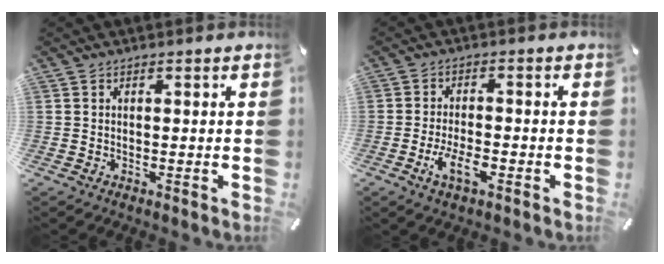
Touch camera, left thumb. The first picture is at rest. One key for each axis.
{"total": 6.6, "fx": -3.0, "fy": 2.9, "fz": 5.2, "tx": -0.105, "ty": 0.005, "tz": -0.054}